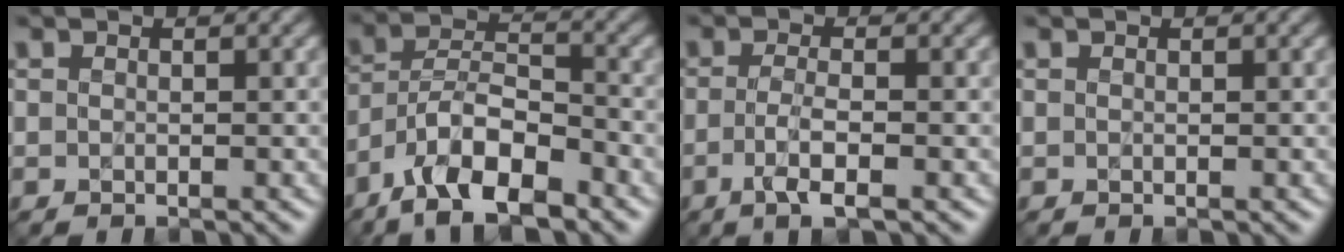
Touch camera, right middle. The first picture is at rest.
{"total": 9.5, "force": [-6.4, 3.5, 6.1], "torque": [-0.100, 0.010, -0.123]}
{"total": 3.1, "force": [-1.2, 0.7, 2.7], "torque": [-0.056, 0.000, -0.028]}
{"total": 0.0}